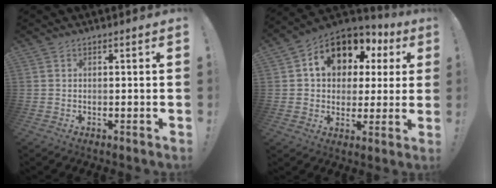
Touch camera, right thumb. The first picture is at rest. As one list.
[{"total": 13.5, "force": [6.3, 9.3, 7.5], "torque": [-0.118, -0.035, 0.114]}]